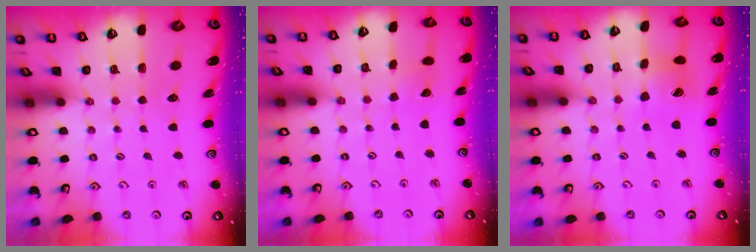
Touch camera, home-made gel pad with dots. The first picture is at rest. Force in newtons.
{"total": 2.3, "press": 2.3, "slide": 0.1}
{"total": 9.7, "press": 9.6, "slide": 1.3}